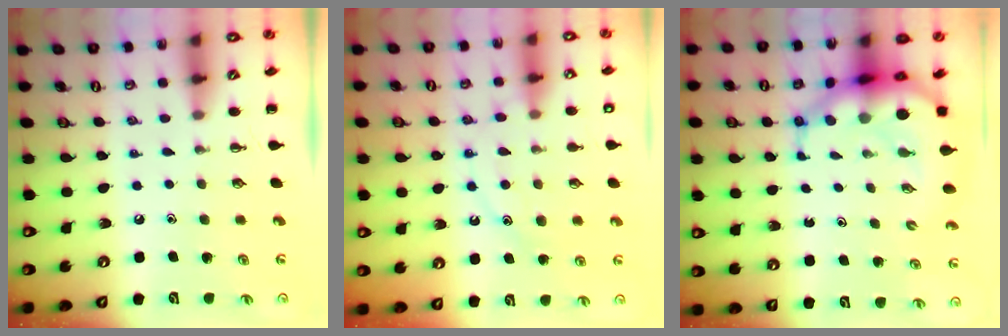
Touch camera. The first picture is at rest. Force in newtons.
{"total": 13.5, "press": 13.4, "slide": 0.8}
{"total": 10.6, "press": 10.1, "slide": 3.1}